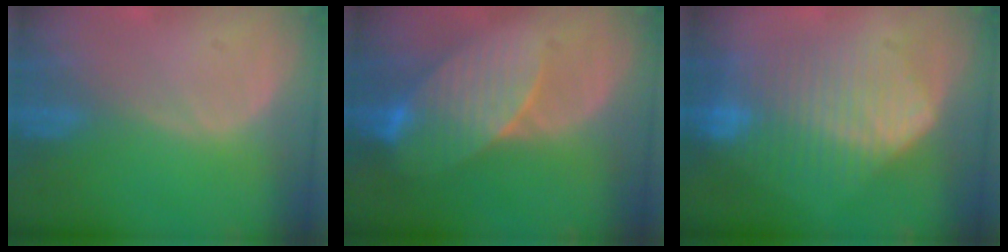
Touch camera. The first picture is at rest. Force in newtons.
{"total": 8.2, "press": 7.9, "slide": 2.2}
{"total": 10.3, "press": 10.3, "slide": 0.4}